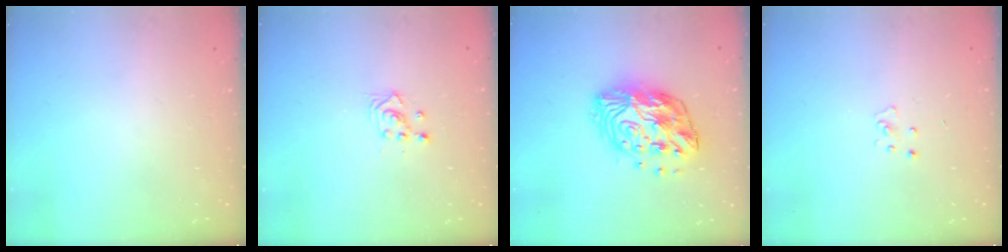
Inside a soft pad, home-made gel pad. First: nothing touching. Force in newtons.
{"total": 2.3, "press": 2.3, "slide": 0.3}
{"total": 15.1, "press": 15.1, "slide": 0.7}
{"total": 2.7, "press": 2.7, "slide": 0.3}